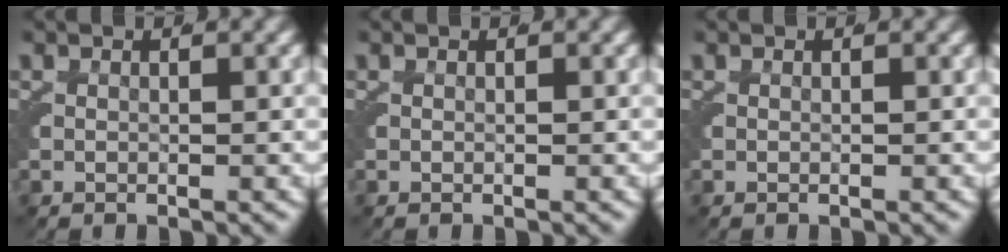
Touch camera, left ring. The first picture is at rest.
{"total": 0.0}
{"total": 0.0}